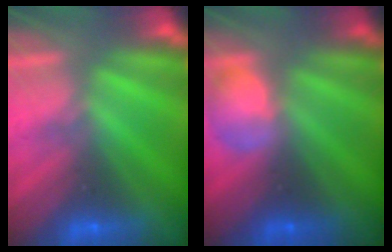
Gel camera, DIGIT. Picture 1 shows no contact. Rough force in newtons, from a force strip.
{"total": 2.4}